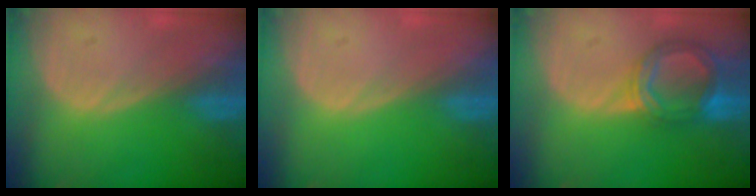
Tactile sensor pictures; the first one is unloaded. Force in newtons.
{"total": 0.0}
{"total": 6.1, "press": 5.8, "slide": 2.0}